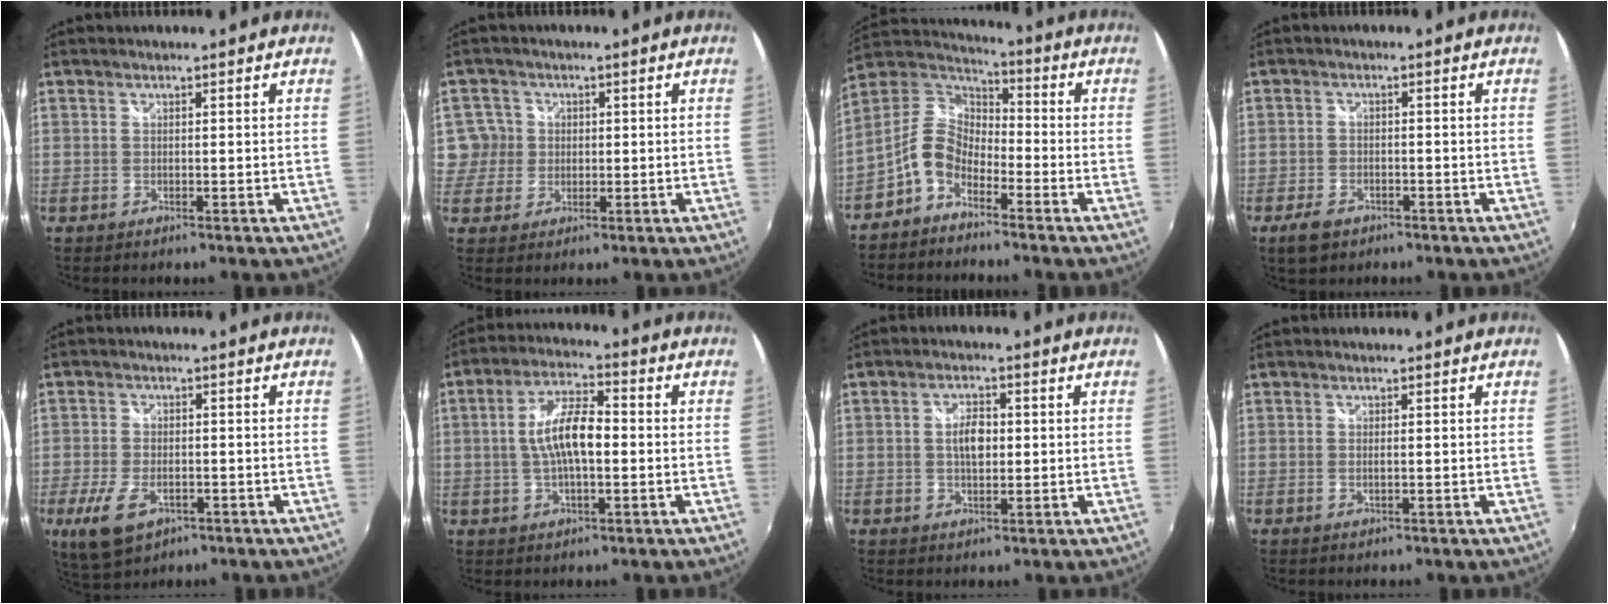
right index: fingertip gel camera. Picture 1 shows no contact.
{"total": 5.0, "force": [0.4, 5.0, 0.3], "torque": [0.009, 0.015, 0.006]}
{"total": 9.3, "force": [-5.0, 5.6, 5.5], "torque": [-0.117, 0.024, -0.108]}
{"total": 4.8, "force": [-3.1, 2.8, 2.4], "torque": [-0.065, -0.004, -0.050]}
{"total": 9.1, "force": [-4.1, 4.9, 6.6], "torque": [-0.155, -0.021, -0.068]}
{"total": 9.5, "force": [-0.4, 3.6, 8.8], "torque": [-0.170, 0.011, -0.006]}
{"total": 4.7, "force": [0.2, 2.5, 4.0], "torque": [-0.071, 0.006, 0.004]}
{"total": 1.0, "force": [-0.1, 0.3, 1.0], "torque": [-0.019, 0.000, -0.002]}